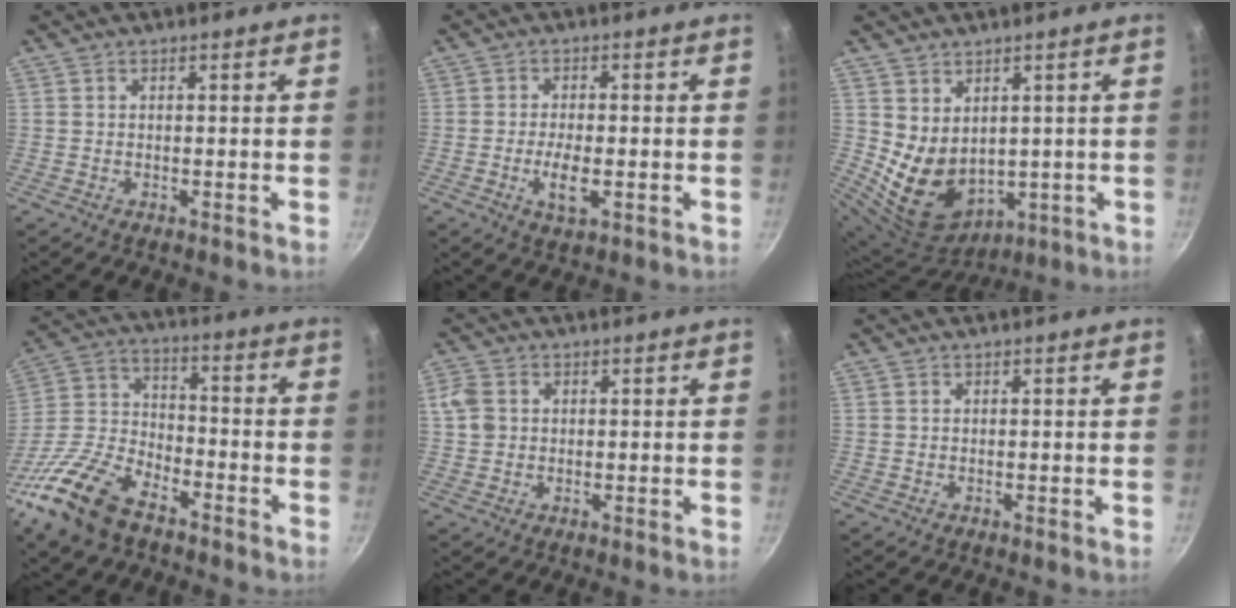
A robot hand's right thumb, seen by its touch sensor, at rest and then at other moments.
{"total": 5.1, "force": [-1.4, 2.2, 4.4], "torque": [-0.082, 0.004, -0.023]}
{"total": 11.1, "force": [1.9, 8.7, 6.6], "torque": [-0.092, -0.027, 0.065]}
{"total": 18.2, "force": [-11.3, 9.4, 10.6], "torque": [-0.208, 0.058, -0.231]}
{"total": 4.7, "force": [0.9, 3.9, 2.6], "torque": [-0.043, 0.003, 0.013]}
{"total": 0.0}